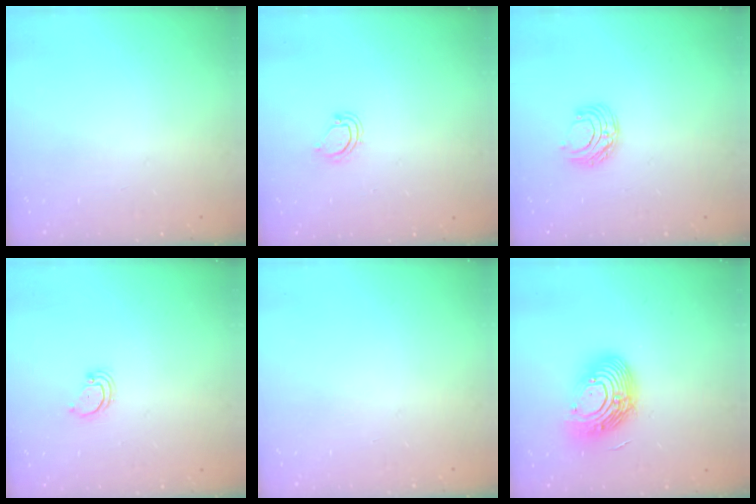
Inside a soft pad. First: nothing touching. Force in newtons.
{"total": 4.4, "press": 4.4, "slide": 0.2}
{"total": 6.4, "press": 6.3, "slide": 0.6}
{"total": 2.3, "press": 2.3, "slide": 0.2}
{"total": 0.0}
{"total": 15.5, "press": 15.5, "slide": 1.4}